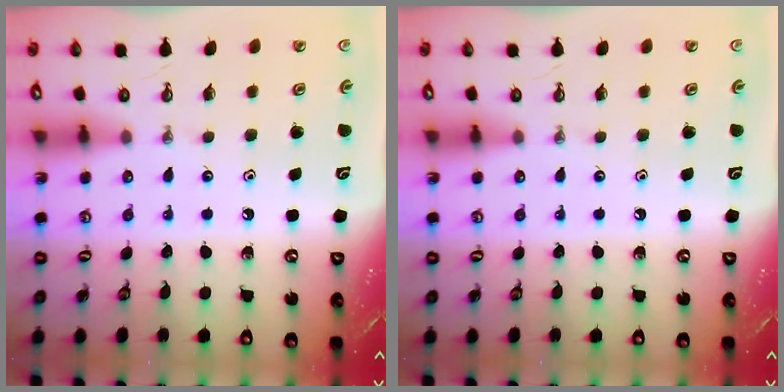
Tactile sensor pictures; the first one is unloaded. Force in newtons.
{"total": 0.0}